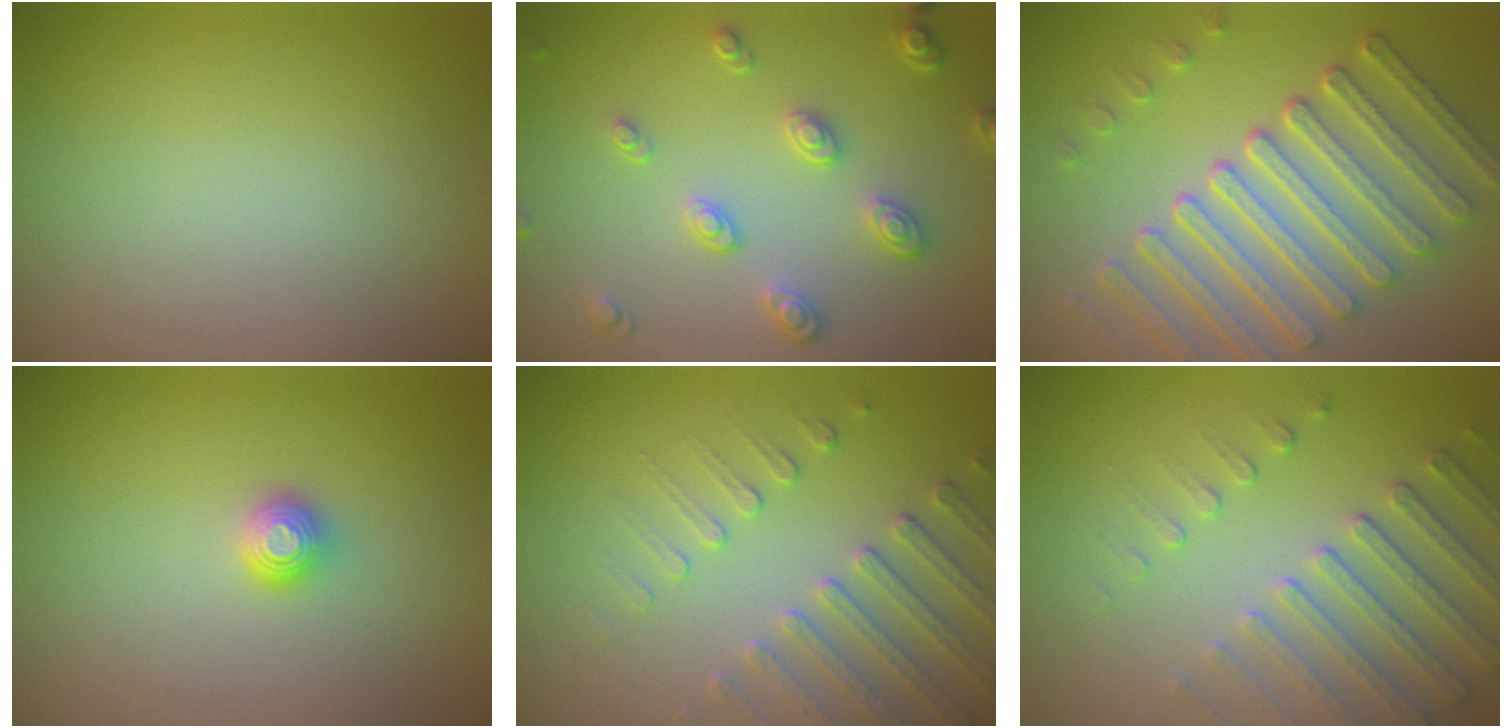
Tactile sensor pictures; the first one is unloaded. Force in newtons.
{"total": 3.7, "press": 2.8, "slide": 2.3}
{"total": 7.9, "press": 6.0, "slide": 5.2}
{"total": 1.2, "press": 1.2, "slide": 0.2}
{"total": 3.8, "press": 3.6, "slide": 1.1}
{"total": 4.8, "press": 3.7, "slide": 3.1}